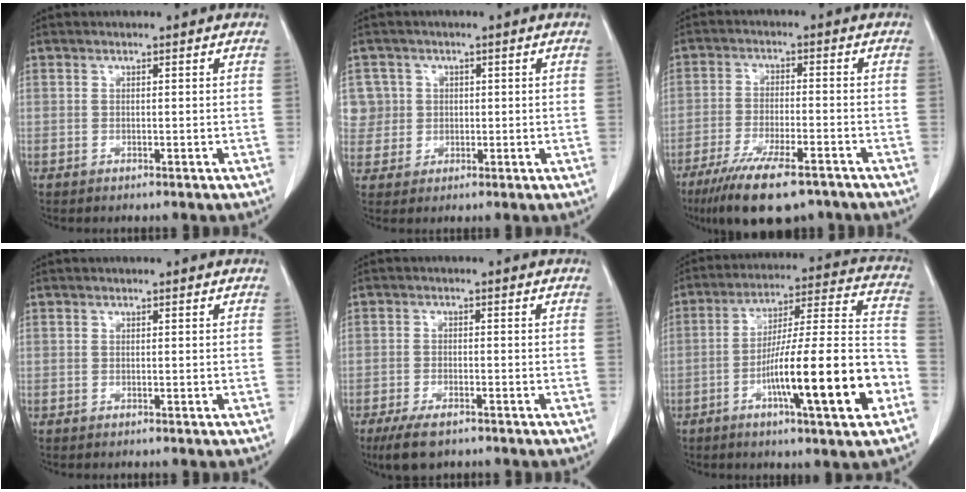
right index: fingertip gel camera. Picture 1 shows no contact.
{"total": 5.5, "force": [1.4, 5.4, -0.2], "torque": [0.020, 0.015, 0.031]}
{"total": 12.8, "force": [-9.3, 3.0, 8.3], "torque": [-0.142, -0.028, -0.152]}
{"total": 0.0}
{"total": 5.1, "force": [-3.7, 1.7, 3.0], "torque": [-0.058, -0.008, -0.063]}
{"total": 19.2, "force": [-6.9, 1.1, 17.9], "torque": [-0.269, 0.005, -0.108]}